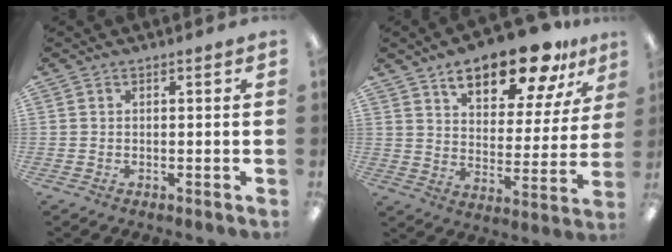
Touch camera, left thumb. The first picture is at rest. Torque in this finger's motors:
{"motor_torque": [0.66, 0.70, 1.25, -1.53, 0.14]}